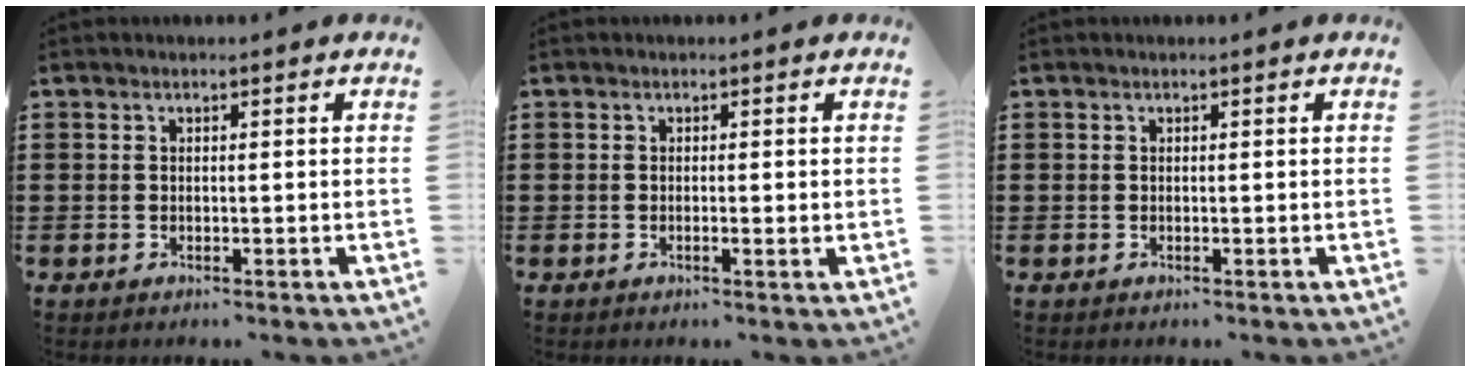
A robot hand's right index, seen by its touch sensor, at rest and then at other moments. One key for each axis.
{"total": 0.7, "fx": -0.1, "fy": 0.1, "fz": 0.7, "tx": -0.012, "ty": -0.003, "tz": -0.002}
{"total": 0.0}